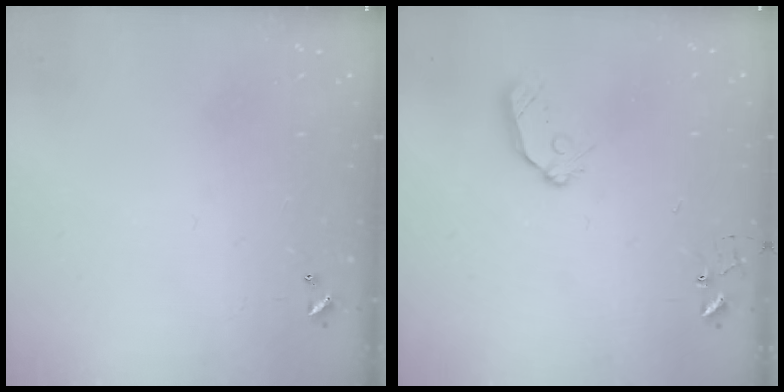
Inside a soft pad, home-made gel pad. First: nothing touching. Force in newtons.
{"total": 8.4, "press": 8.4, "slide": 0.7}